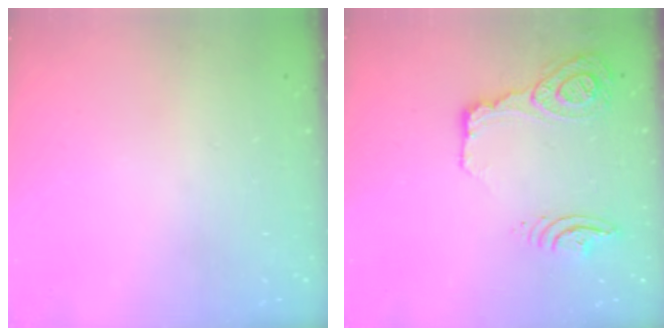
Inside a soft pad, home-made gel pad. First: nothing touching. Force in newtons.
{"total": 30.8, "press": 21.2, "slide": 22.4}